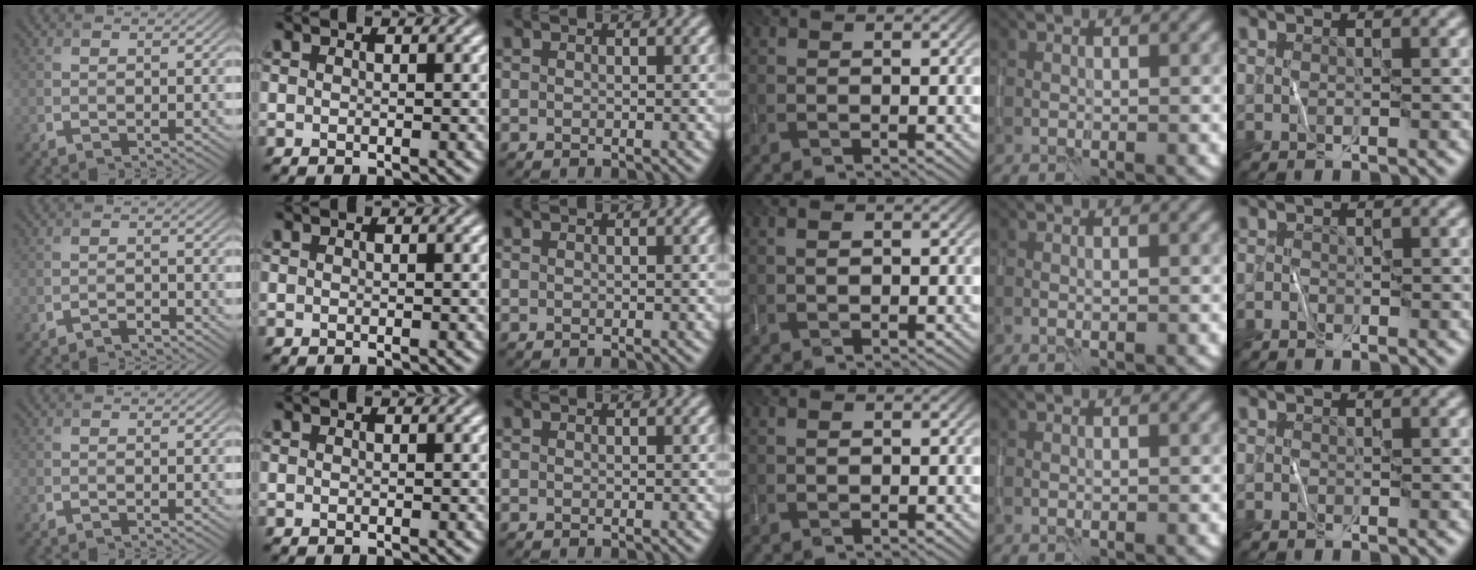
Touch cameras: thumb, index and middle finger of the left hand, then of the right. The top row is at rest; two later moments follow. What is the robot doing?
{"motion": "wipe", "object": "whiteboard"}